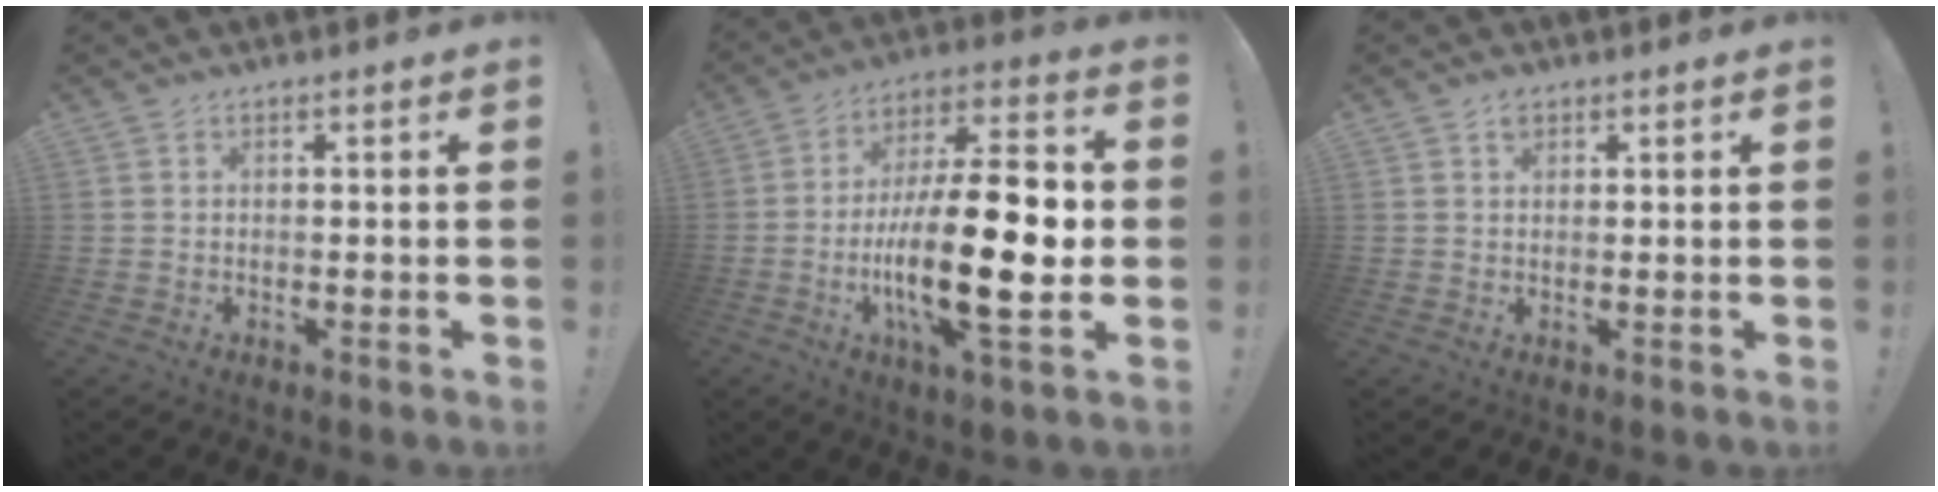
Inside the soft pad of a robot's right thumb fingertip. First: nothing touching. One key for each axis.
{"total": 23.9, "fx": -3.7, "fy": 7.6, "fz": 22.3, "tx": -0.405, "ty": 0.006, "tz": -0.059}
{"total": 1.3, "fx": 0.9, "fy": 0.9, "fz": 0.4, "tx": 0.000, "ty": -0.004, "tz": 0.016}